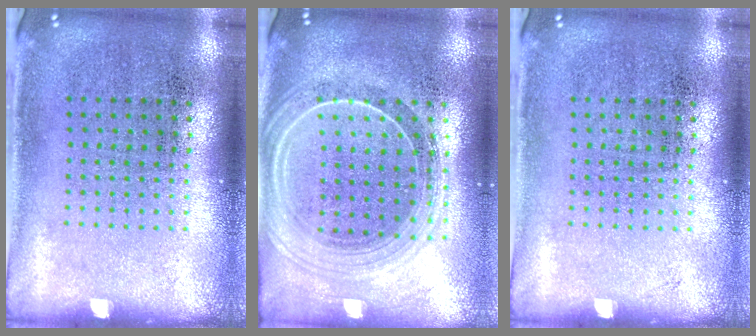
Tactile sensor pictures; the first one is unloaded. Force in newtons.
{"total": 2.2, "press": 1.9, "slide": 1.0}
{"total": 0.0}